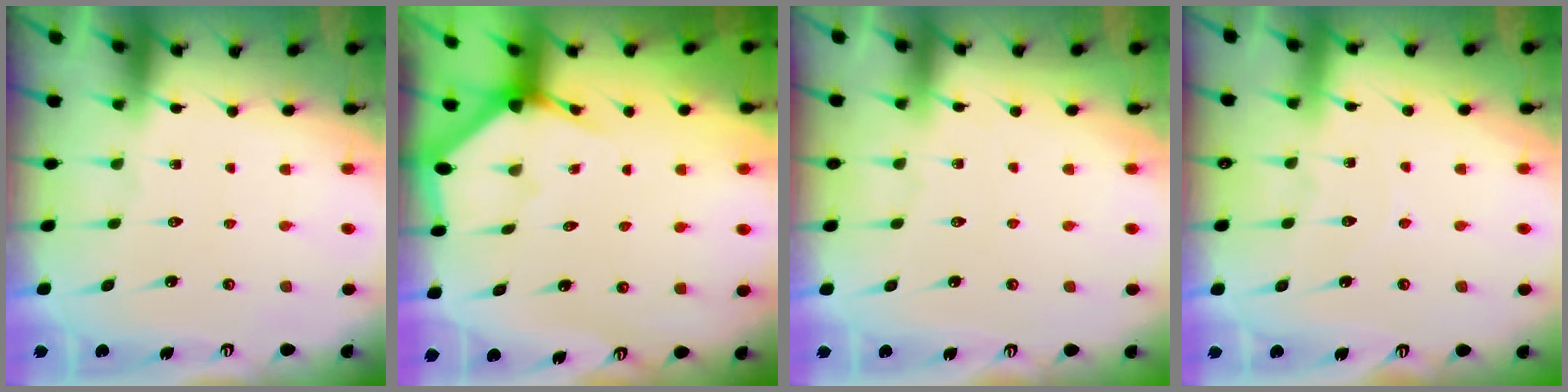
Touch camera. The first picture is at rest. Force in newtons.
{"total": 2.7, "press": 2.7, "slide": 0.1}
{"total": 2.5, "press": 2.5, "slide": 0.4}
{"total": 5.6, "press": 5.6, "slide": 0.1}